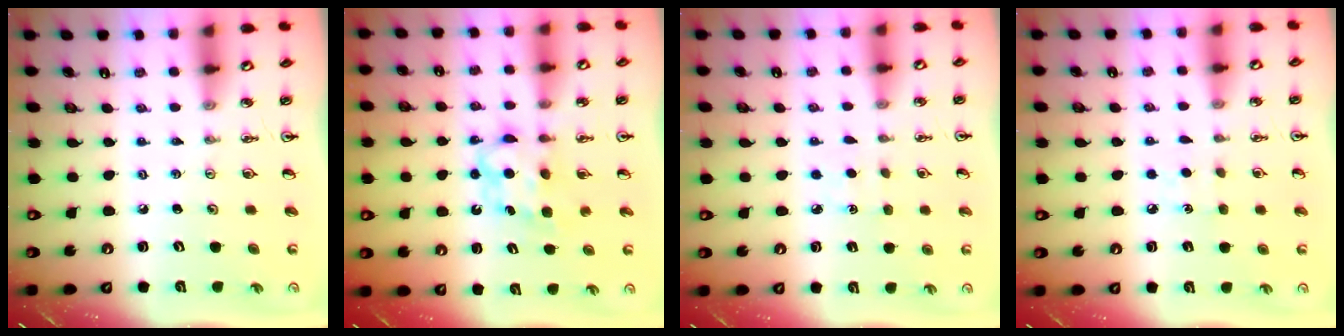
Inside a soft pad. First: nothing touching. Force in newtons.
{"total": 7.0, "press": 7.0, "slide": 0.5}
{"total": 2.0, "press": 2.0, "slide": 0.3}
{"total": 5.5, "press": 5.5, "slide": 0.6}